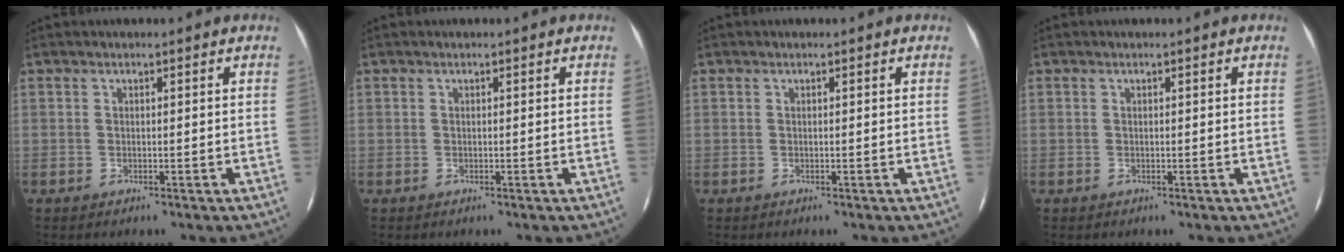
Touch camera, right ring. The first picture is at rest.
{"total": 0.0}
{"total": 0.0}
{"total": 0.0}